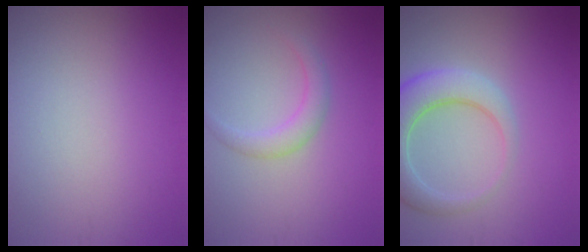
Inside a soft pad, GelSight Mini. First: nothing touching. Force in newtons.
{"total": 1.9, "press": 1.9, "slide": 0.1}
{"total": 5.5, "press": 5.5, "slide": 0.5}